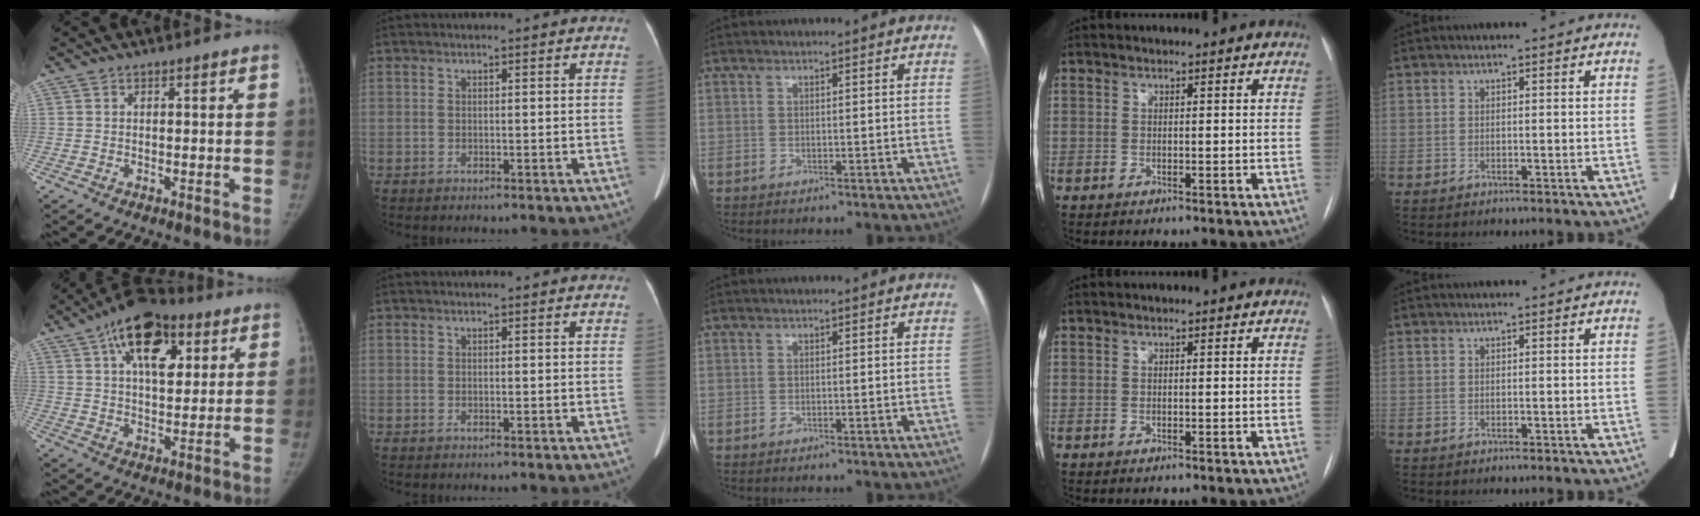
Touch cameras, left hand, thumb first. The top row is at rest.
{"thumb": {"total": 16.5, "force": [7.3, 9.0, 11.7], "torque": [-0.150, -0.011, 0.111]}, "index": {"total": 1.3, "force": [1.2, 0.3, 0.4], "torque": [-0.014, 0.006, 0.006]}}